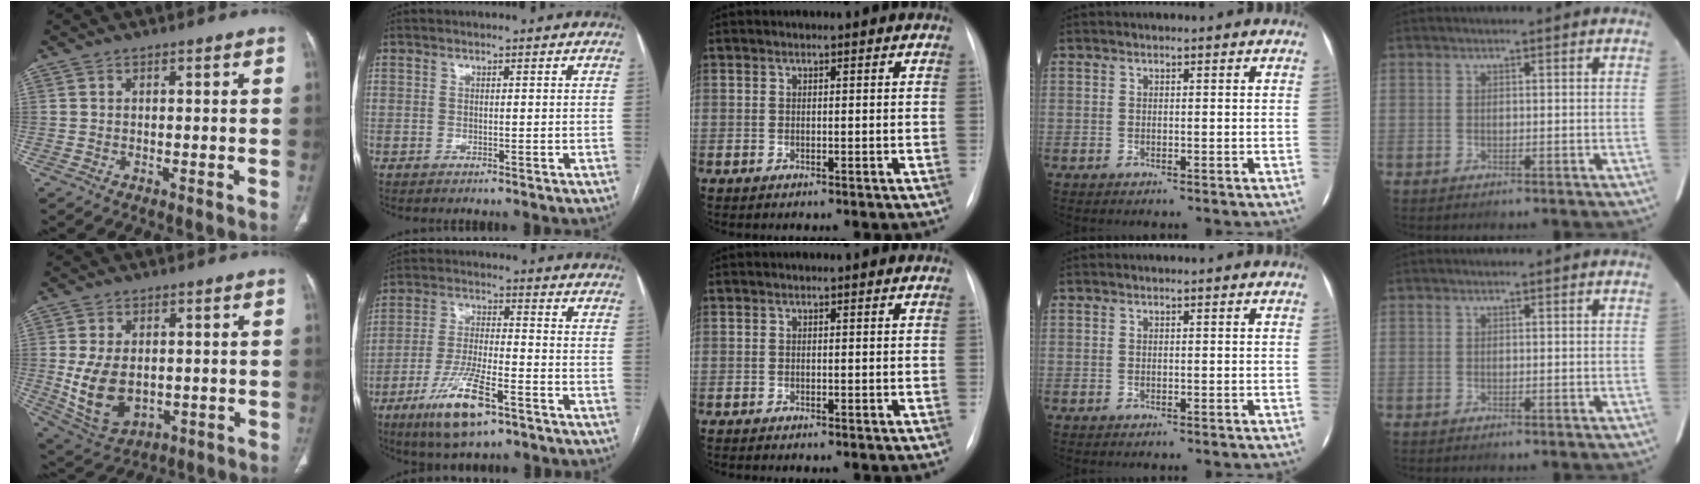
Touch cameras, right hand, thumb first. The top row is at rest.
{"thumb": {"total": 11.3, "force": [-0.7, 7.4, 8.4], "torque": [-0.150, -0.005, 0.011]}, "index": {"total": 11.6, "force": [-6.5, 2.5, 9.2], "torque": [-0.183, -0.018, -0.113]}, "middle": {"total": 0.6, "force": [-0.5, 0.0, 0.3], "torque": [-0.007, -0.001, -0.010]}}